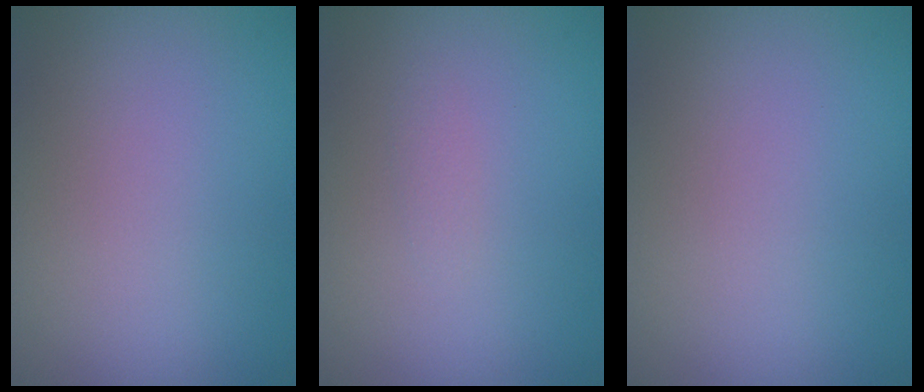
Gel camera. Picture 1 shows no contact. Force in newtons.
{"total": 0.6, "press": 0.6, "slide": 0.0}
{"total": 0.0}